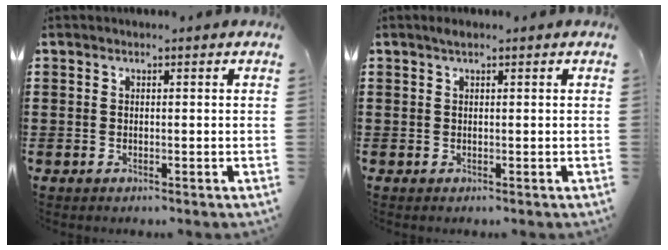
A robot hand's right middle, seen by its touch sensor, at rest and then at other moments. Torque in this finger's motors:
{"motor_torque": [-0.63, -0.19, 0.28, 0.04]}